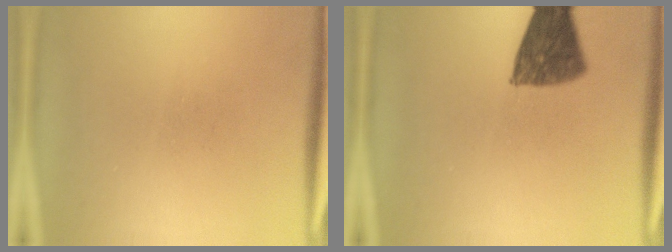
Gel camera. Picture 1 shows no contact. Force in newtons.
{"total": 9.7}